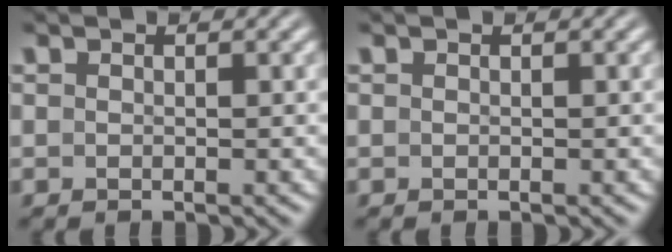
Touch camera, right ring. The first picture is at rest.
{"total": 0.0}